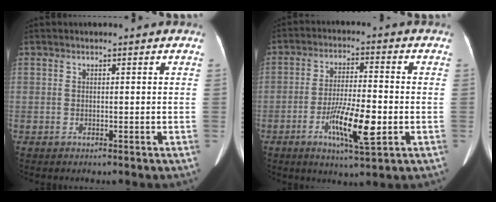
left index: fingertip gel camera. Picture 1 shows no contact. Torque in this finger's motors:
{"motor_torque": [0.32, 0.10, 0.23, 0.07]}